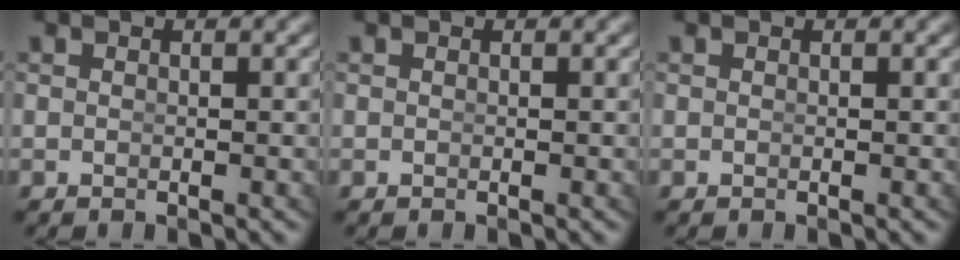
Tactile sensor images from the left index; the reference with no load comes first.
{"total": 0.0}
{"total": 0.0}